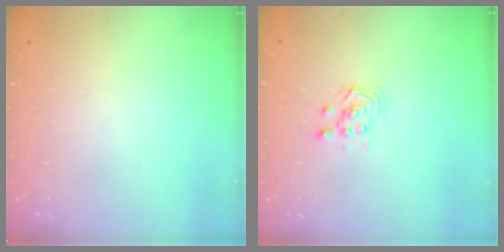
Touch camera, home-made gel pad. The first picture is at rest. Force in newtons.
{"total": 3.0, "press": 3.0, "slide": 0.2}